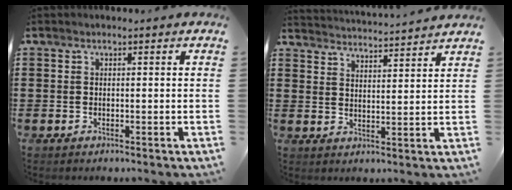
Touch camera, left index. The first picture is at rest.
{"total": 3.2, "force": [3.1, -0.8, -0.1], "torque": [-0.013, -0.026, 0.052]}